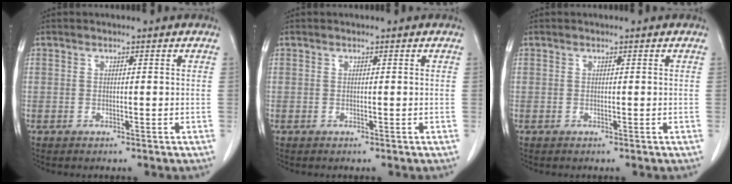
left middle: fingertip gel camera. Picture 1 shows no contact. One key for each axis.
{"total": 0.0}
{"total": 0.0}